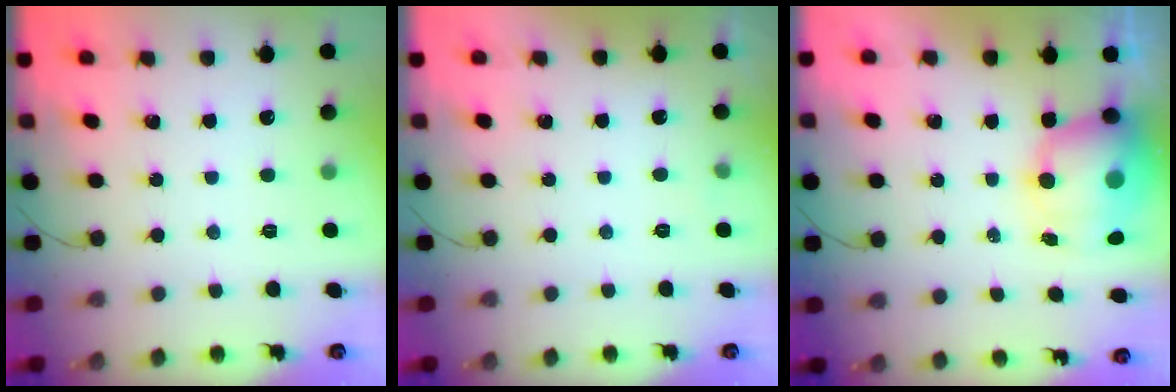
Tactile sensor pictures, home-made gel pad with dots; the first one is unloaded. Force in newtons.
{"total": 6.2, "press": 1.7, "slide": 5.9}
{"total": 10.3, "press": 9.9, "slide": 2.8}